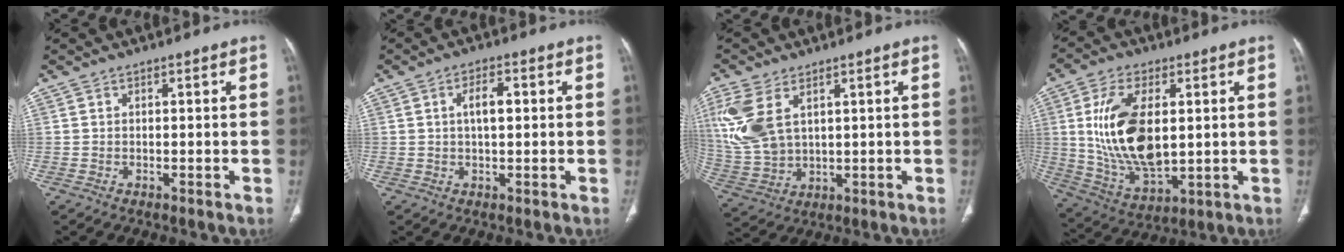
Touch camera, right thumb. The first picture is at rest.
{"total": 4.3, "force": [0.8, 1.9, 3.8], "torque": [-0.065, 0.005, 0.013]}
{"total": 12.8, "force": [4.9, 7.4, 9.2], "torque": [-0.222, -0.008, 0.115]}
{"total": 17.5, "force": [2.3, 9.1, 14.8], "torque": [-0.277, -0.016, 0.056]}